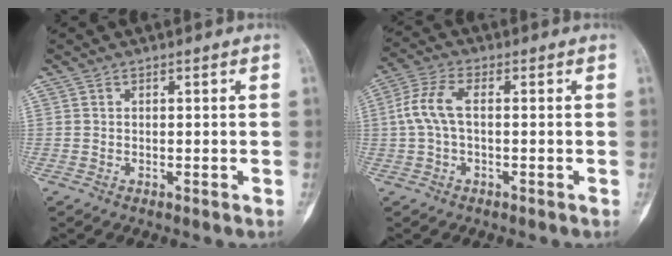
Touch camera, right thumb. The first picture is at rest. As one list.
[{"total": 6.6, "force": [0.2, 3.1, 5.9], "torque": [-0.144, 0.019, 0.000]}]